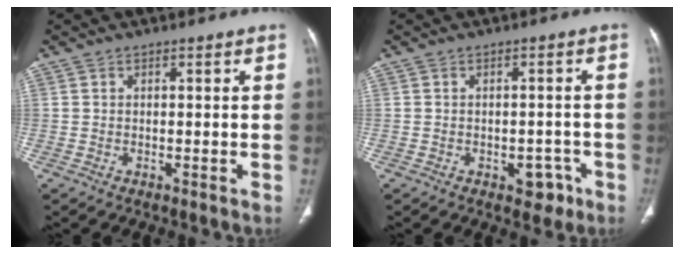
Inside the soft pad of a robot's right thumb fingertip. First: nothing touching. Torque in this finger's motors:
{"motor_torque": [2.63, 2.38, 0.37, -0.59, -0.03]}